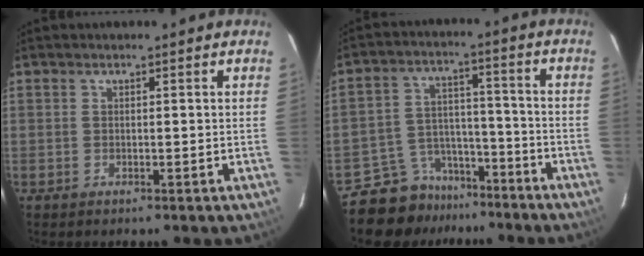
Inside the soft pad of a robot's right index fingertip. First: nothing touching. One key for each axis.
{"total": 11.8, "fx": -9.8, "fy": 6.5, "fz": 1.2, "tx": -0.040, "ty": 0.046, "tz": -0.146}